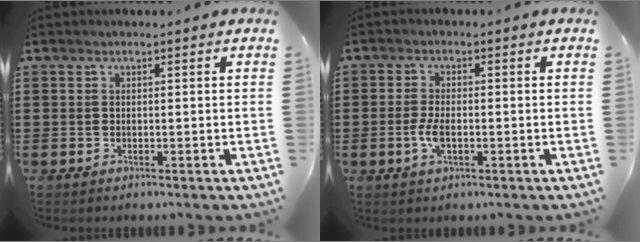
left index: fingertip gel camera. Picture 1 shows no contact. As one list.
[{"total": 3.9, "force": [-0.9, 1.6, 3.4], "torque": [-0.080, -0.003, -0.022]}]